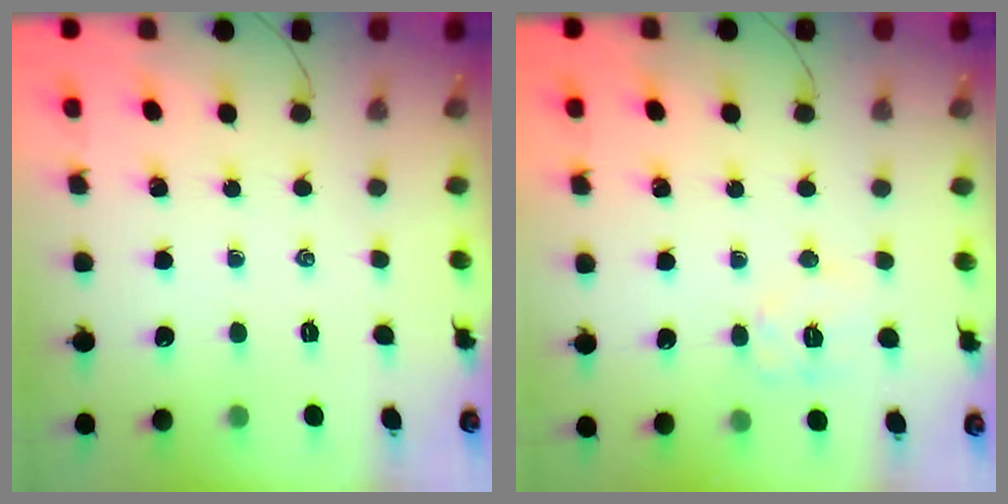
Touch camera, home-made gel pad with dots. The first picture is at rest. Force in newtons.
{"total": 8.1, "press": 8.0, "slide": 0.5}